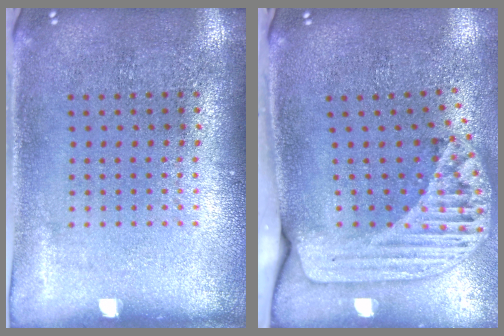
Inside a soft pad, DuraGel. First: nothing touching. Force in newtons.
{"total": 2.4, "press": 1.7, "slide": 1.7}